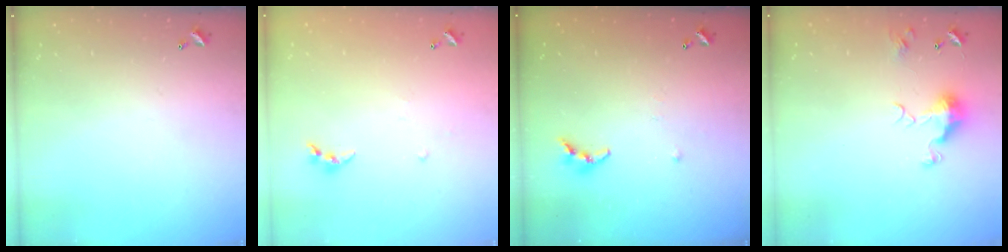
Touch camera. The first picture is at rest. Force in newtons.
{"total": 5.4, "press": 5.4, "slide": 0.6}
{"total": 6.4, "press": 6.4, "slide": 0.5}
{"total": 6.6, "press": 6.5, "slide": 1.0}